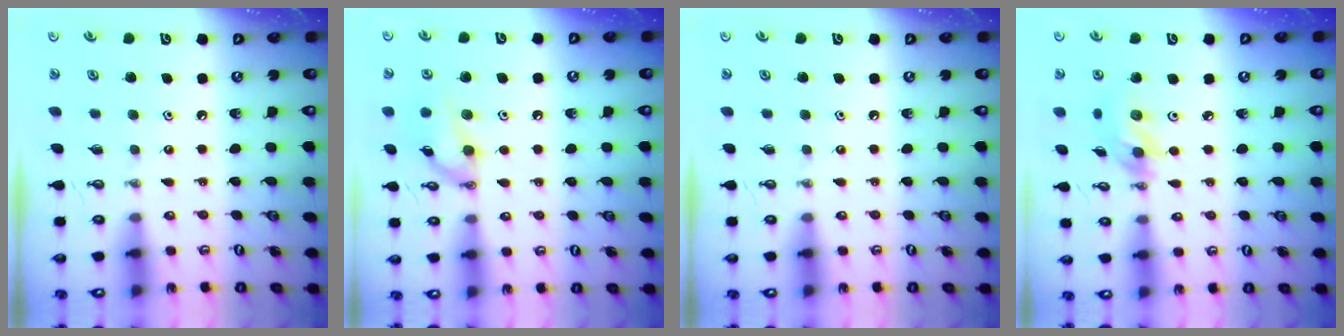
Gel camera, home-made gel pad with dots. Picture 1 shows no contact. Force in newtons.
{"total": 11.5, "press": 11.4, "slide": 0.9}
{"total": 0.0}
{"total": 11.4, "press": 11.2, "slide": 2.3}